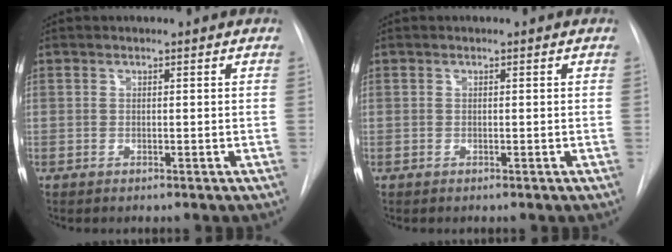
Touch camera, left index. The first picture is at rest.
{"total": 0.0}